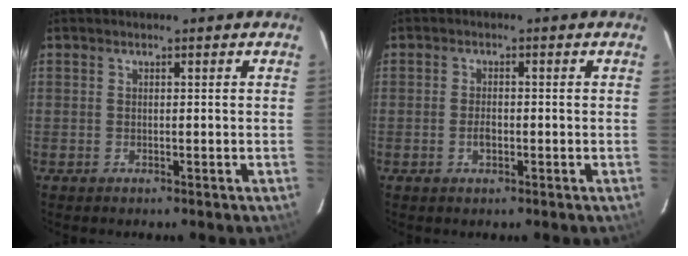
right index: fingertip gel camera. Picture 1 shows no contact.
{"total": 2.2, "force": [-0.8, 1.1, 1.7], "torque": [-0.035, 0.001, -0.013]}